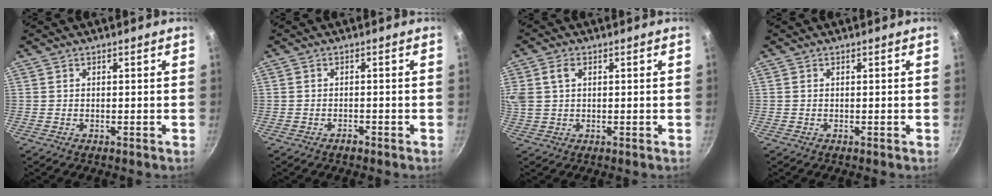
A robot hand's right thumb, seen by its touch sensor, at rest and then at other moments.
{"total": 1.1, "force": [-1.0, 0.4, 0.4], "torque": [-0.007, 0.012, -0.015]}
{"total": 7.5, "force": [2.3, 5.3, 4.8], "torque": [-0.099, 0.014, 0.043]}
{"total": 0.0}